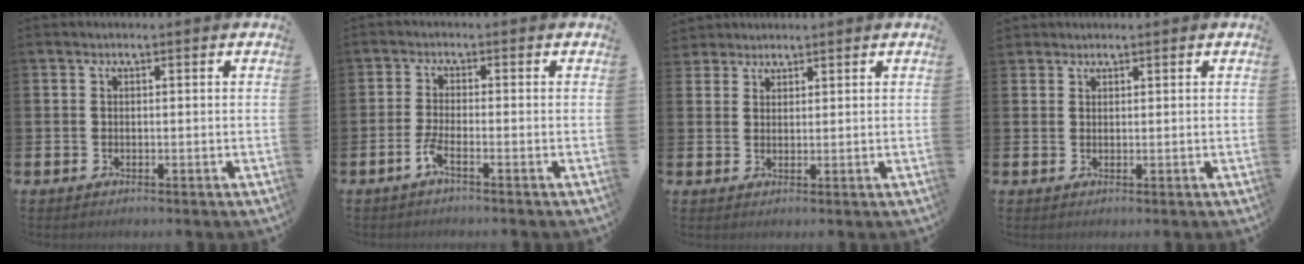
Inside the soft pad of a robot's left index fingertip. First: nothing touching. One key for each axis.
{"total": 2.0, "fx": -1.4, "fy": 0.1, "fz": 1.5, "tx": -0.041, "ty": 0.001, "tz": -0.027}
{"total": 2.9, "fx": 2.7, "fy": 1.1, "fz": -0.2, "tx": 0.005, "ty": -0.008, "tz": 0.050}
{"total": 1.6, "fx": 1.4, "fy": 0.7, "fz": -0.1, "tx": 0.007, "ty": 0.002, "tz": 0.026}